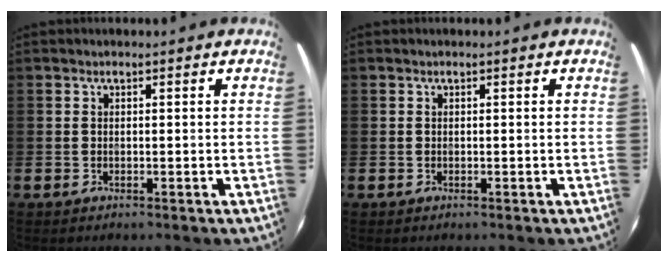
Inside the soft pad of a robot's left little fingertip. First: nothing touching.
{"total": 0.0}